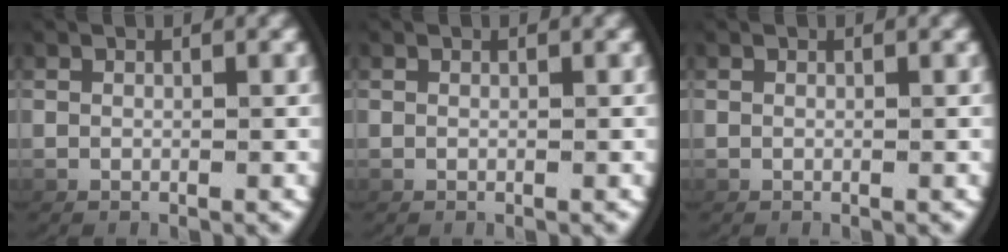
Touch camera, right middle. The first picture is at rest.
{"total": 0.0}
{"total": 0.0}